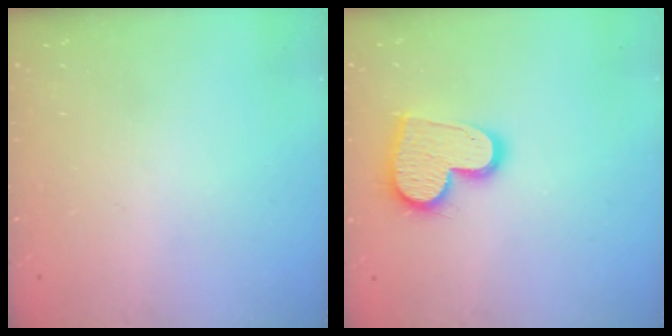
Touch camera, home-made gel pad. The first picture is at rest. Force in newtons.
{"total": 14.9, "press": 14.9, "slide": 1.0}